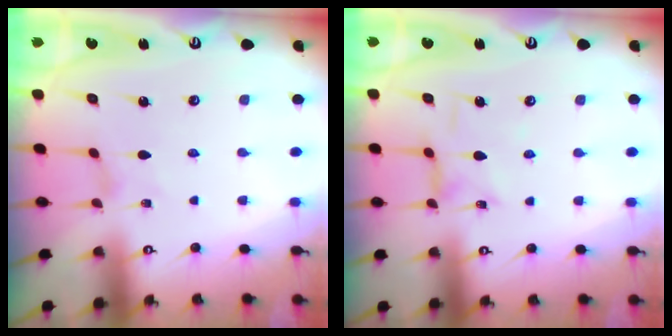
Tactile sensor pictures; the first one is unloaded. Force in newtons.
{"total": 2.4, "press": 2.4, "slide": 0.3}